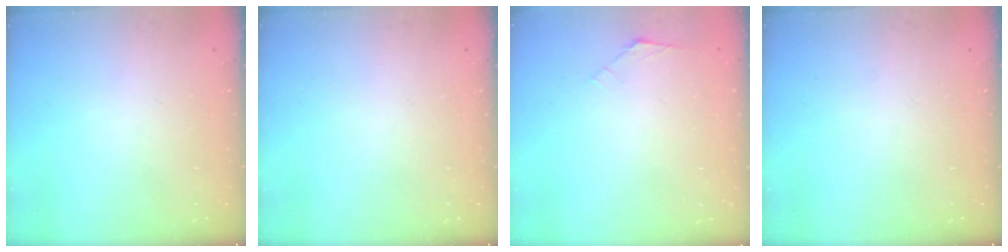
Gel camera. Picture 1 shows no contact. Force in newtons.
{"total": 0.0}
{"total": 2.6, "press": 2.6, "slide": 0.7}
{"total": 0.0}